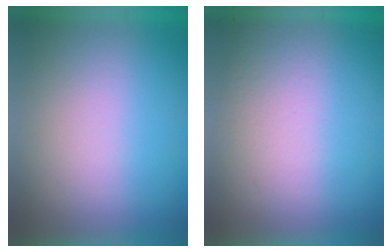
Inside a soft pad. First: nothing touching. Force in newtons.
{"total": 1.4}